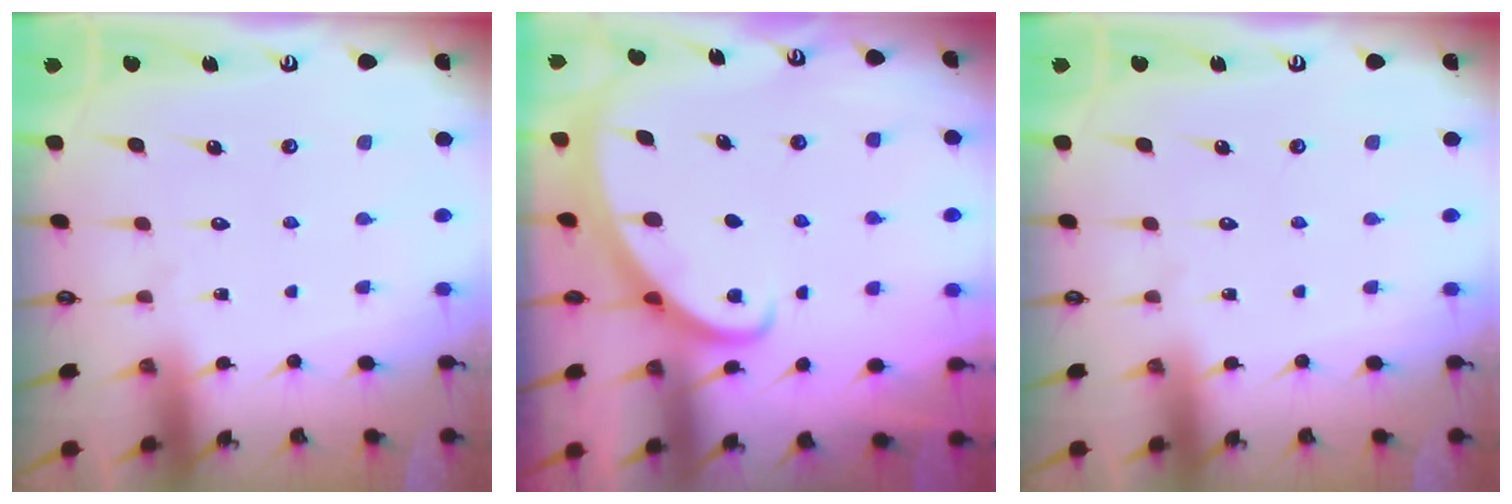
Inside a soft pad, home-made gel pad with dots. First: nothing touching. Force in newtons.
{"total": 2.1, "press": 2.1, "slide": 0.2}
{"total": 0.0}